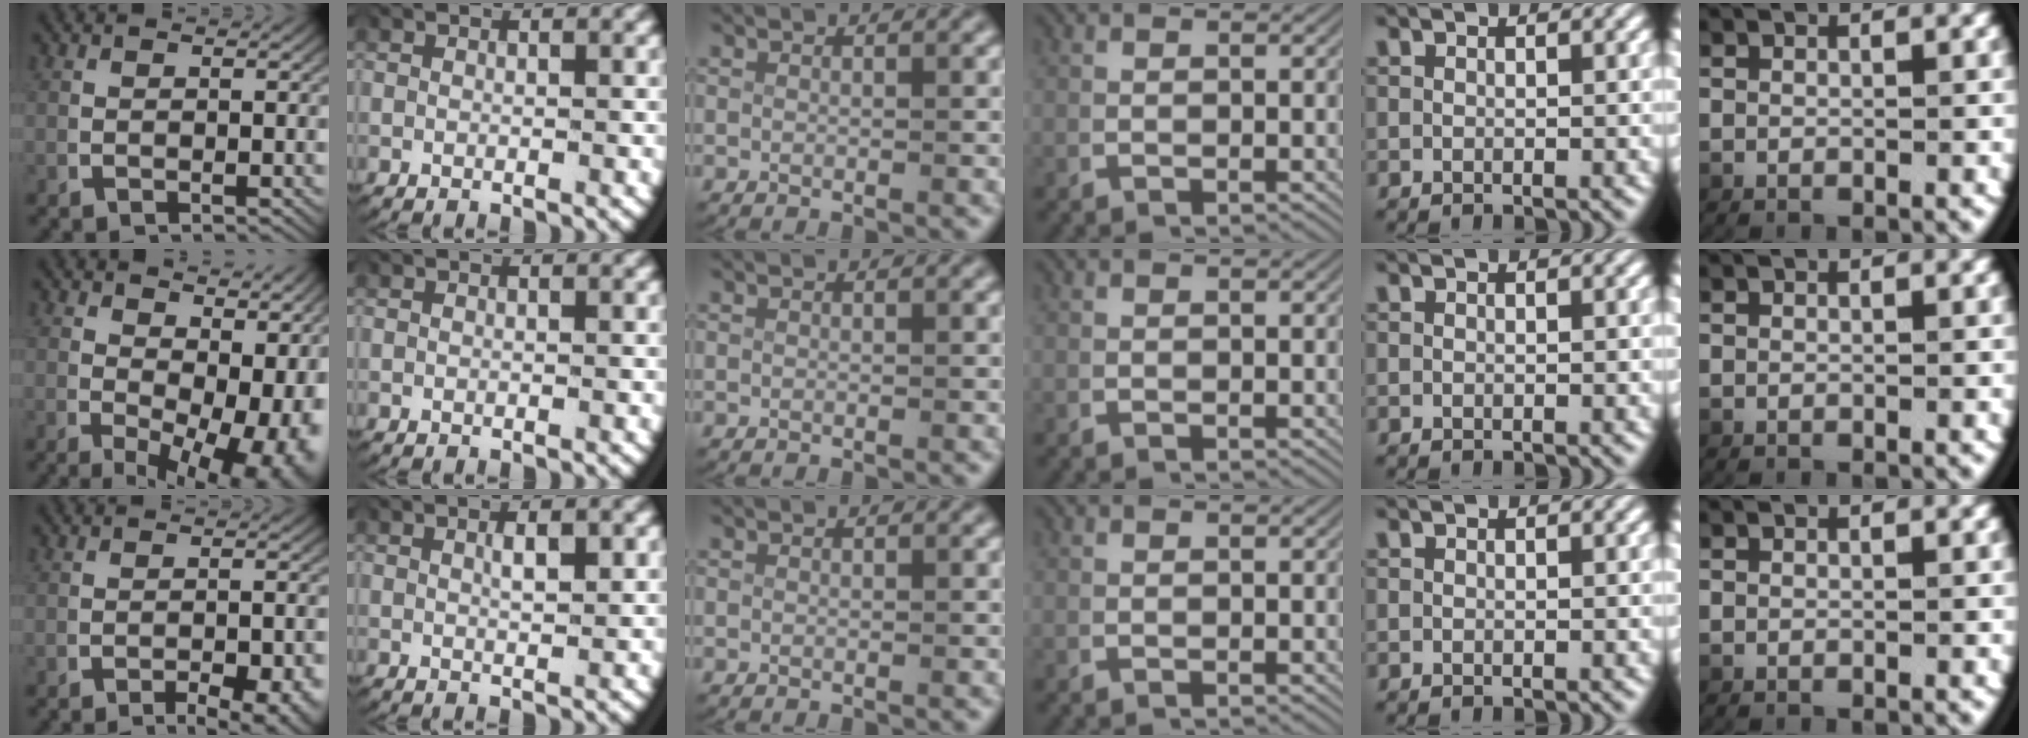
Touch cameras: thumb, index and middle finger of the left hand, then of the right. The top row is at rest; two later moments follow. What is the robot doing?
{"motion": "lift_and_place", "object": "map"}